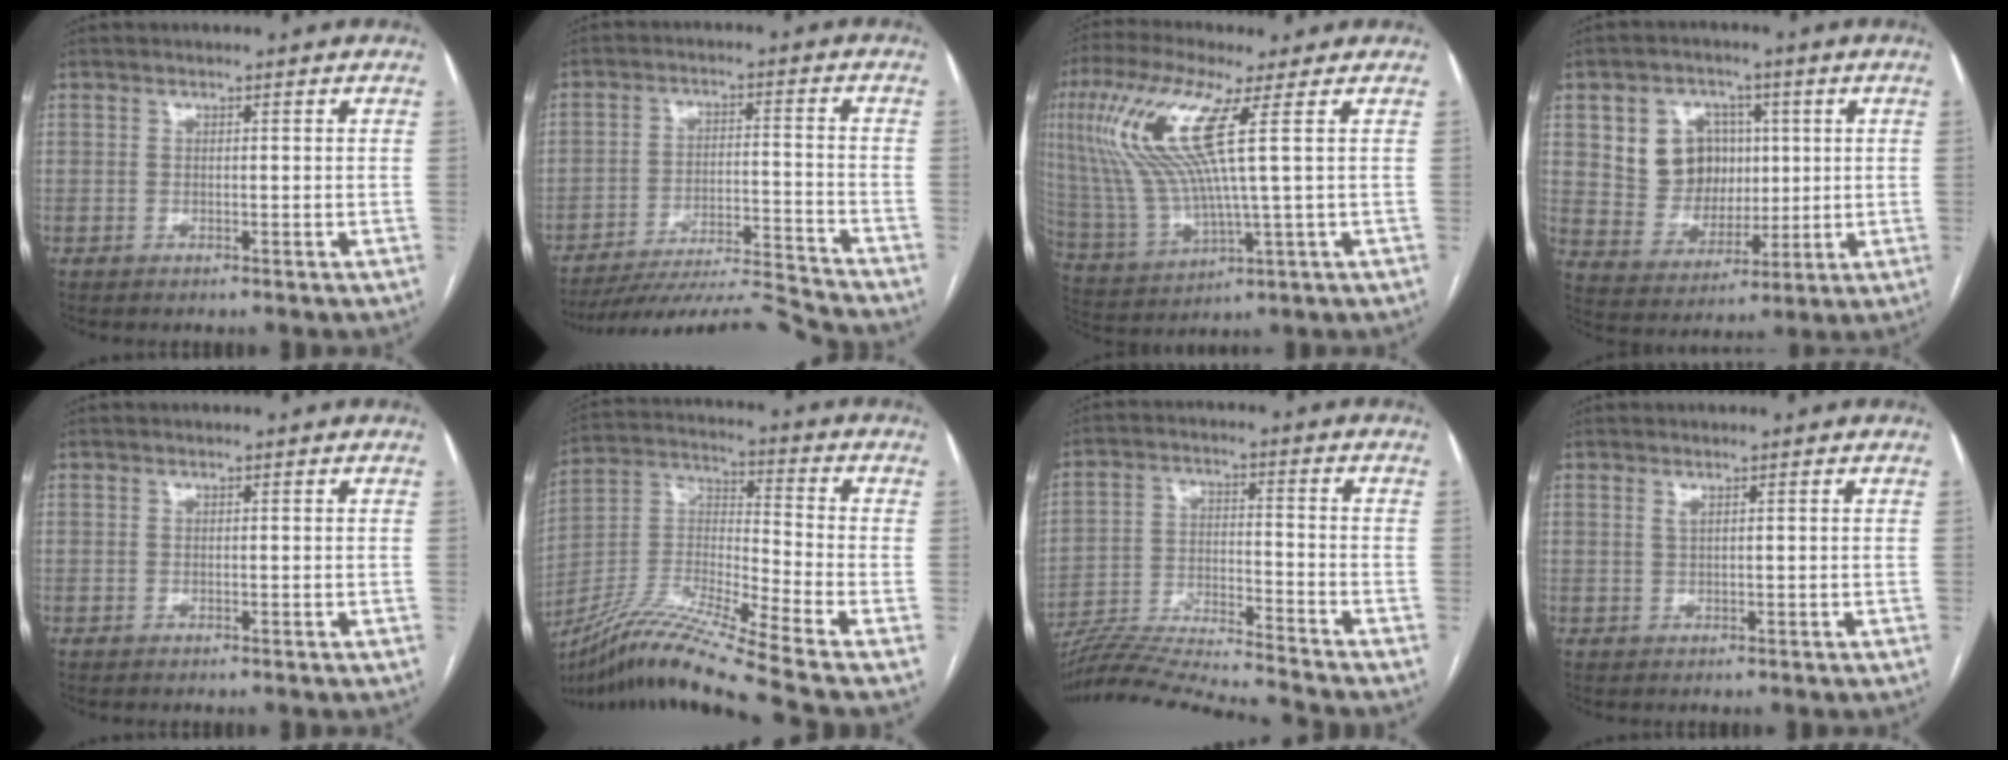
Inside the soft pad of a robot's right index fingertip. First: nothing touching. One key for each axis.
{"total": 13.4, "fx": -13.1, "fy": -1.8, "fz": 2.2, "tx": -0.031, "ty": 0.011, "tz": -0.213}
{"total": 14.0, "fx": 4.5, "fy": 1.0, "fz": 13.2, "tx": -0.310, "ty": 0.008, "tz": 0.091}
{"total": 9.9, "fx": 3.0, "fy": 8.5, "fz": 4.2, "tx": -0.087, "ty": 0.029, "tz": 0.067}
{"total": 0.0}
{"total": 17.3, "fx": -13.6, "fy": -2.0, "fz": 10.4, "tx": -0.220, "ty": -0.011, "tz": -0.253}
{"total": 13.8, "fx": -13.3, "fy": -1.8, "fz": 3.4, "tx": -0.057, "ty": 0.004, "tz": -0.229}
{"total": 0.7, "fx": 0.5, "fy": 0.1, "fz": 0.5, "tx": -0.015, "ty": -0.002, "tz": 0.011}